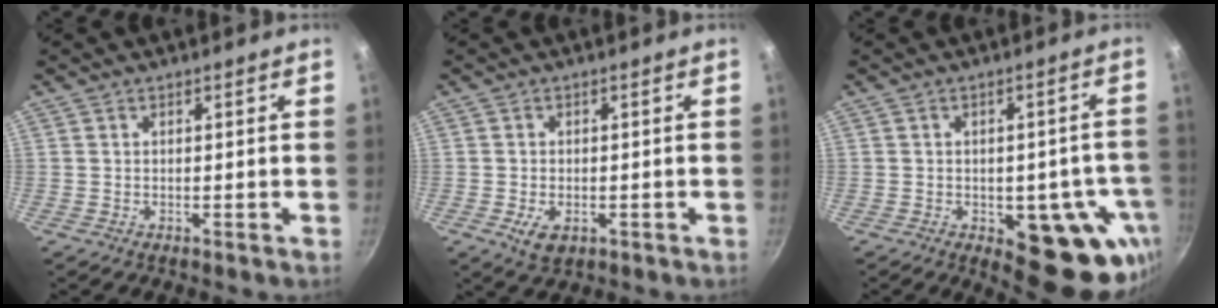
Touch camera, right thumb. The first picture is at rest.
{"total": 4.2, "force": [-1.4, 2.8, 2.9], "torque": [-0.046, -0.001, -0.018]}
{"total": 15.9, "force": [-5.4, 7.8, 12.7], "torque": [-0.077, 0.006, -0.063]}